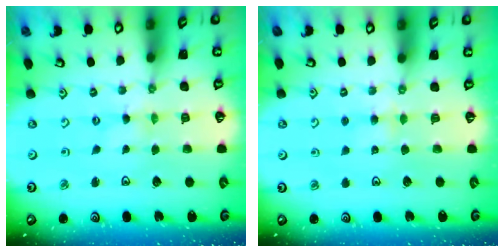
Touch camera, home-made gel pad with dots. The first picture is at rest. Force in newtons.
{"total": 3.7, "press": 3.7, "slide": 0.4}